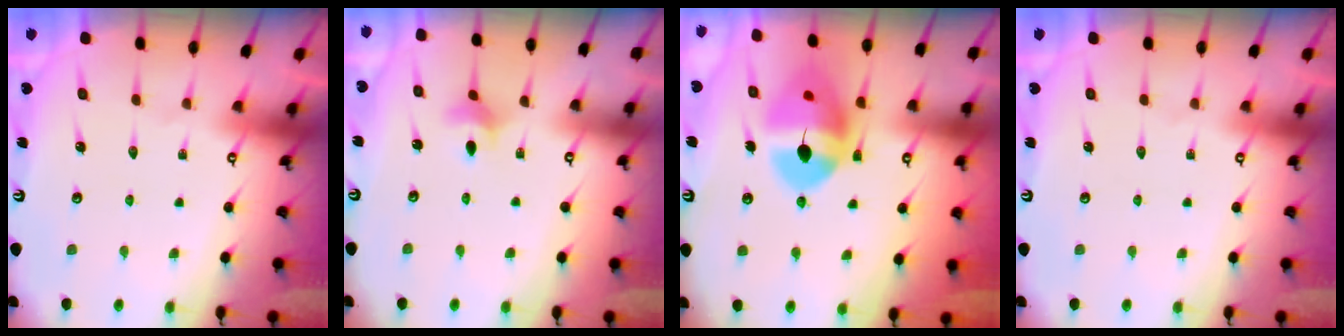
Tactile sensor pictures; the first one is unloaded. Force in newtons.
{"total": 4.7, "press": 4.6, "slide": 0.6}
{"total": 13.6, "press": 13.5, "slide": 1.6}
{"total": 0.0}